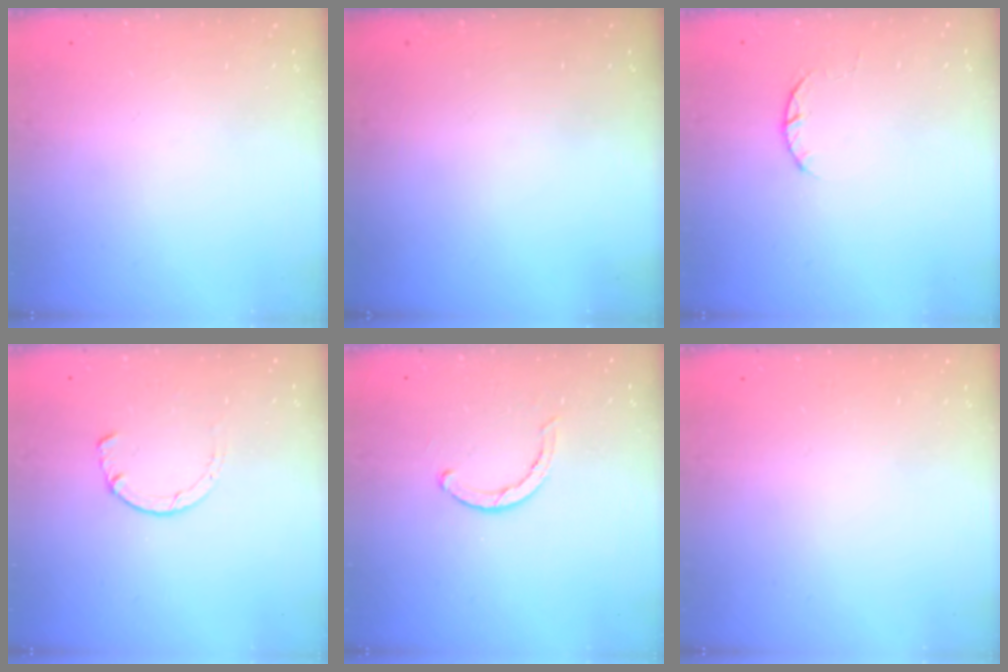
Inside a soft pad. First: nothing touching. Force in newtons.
{"total": 0.0}
{"total": 2.3, "press": 2.3, "slide": 0.4}
{"total": 1.5, "press": 1.5, "slide": 0.3}
{"total": 2.8, "press": 2.8, "slide": 0.2}
{"total": 2.4, "press": 2.4, "slide": 0.2}